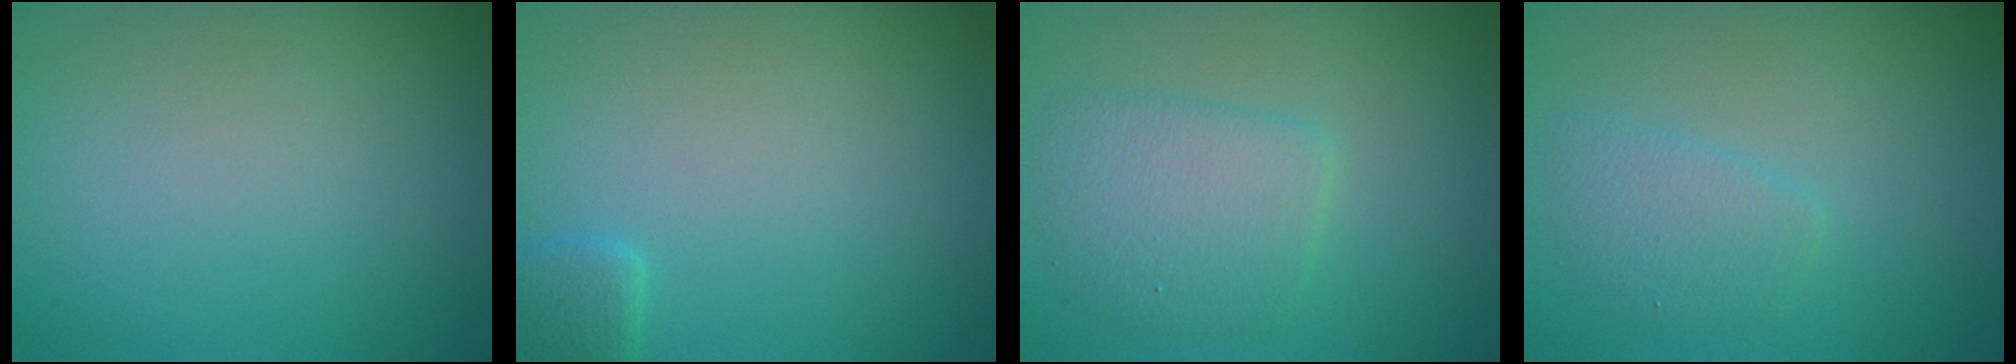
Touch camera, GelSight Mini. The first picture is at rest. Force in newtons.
{"total": 1.6, "press": 1.6, "slide": 0.1}
{"total": 3.8, "press": 3.8, "slide": 0.2}
{"total": 2.2, "press": 2.2, "slide": 0.1}